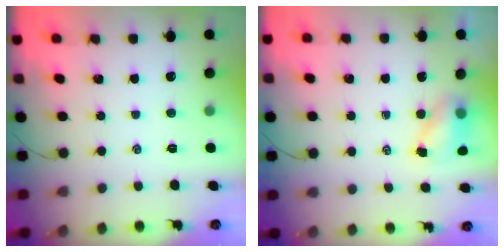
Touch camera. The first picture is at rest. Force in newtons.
{"total": 5.5, "press": 5.4, "slide": 0.5}